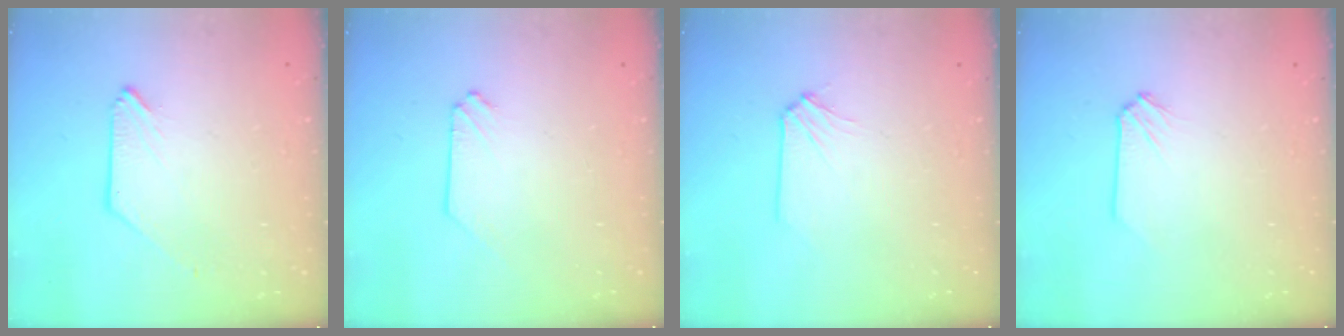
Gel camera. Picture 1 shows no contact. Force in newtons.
{"total": 0.0}
{"total": 0.6, "press": 0.6, "slide": 0.1}
{"total": 0.0}